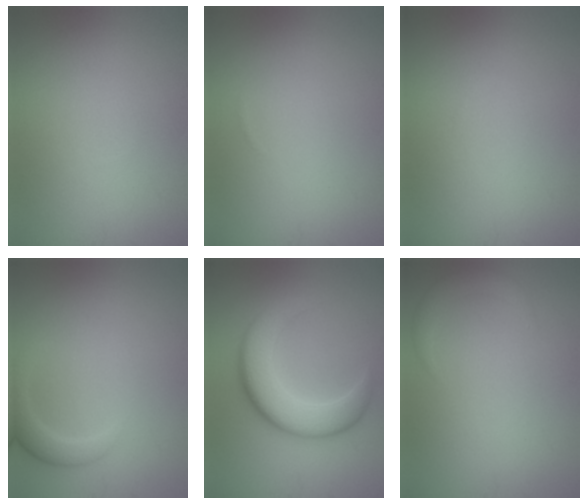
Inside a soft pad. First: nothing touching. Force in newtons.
{"total": 0.0}
{"total": 0.0}
{"total": 2.2, "press": 2.2, "slide": 0.2}
{"total": 7.0, "press": 6.9, "slide": 0.5}
{"total": 1.7, "press": 1.7, "slide": 0.1}